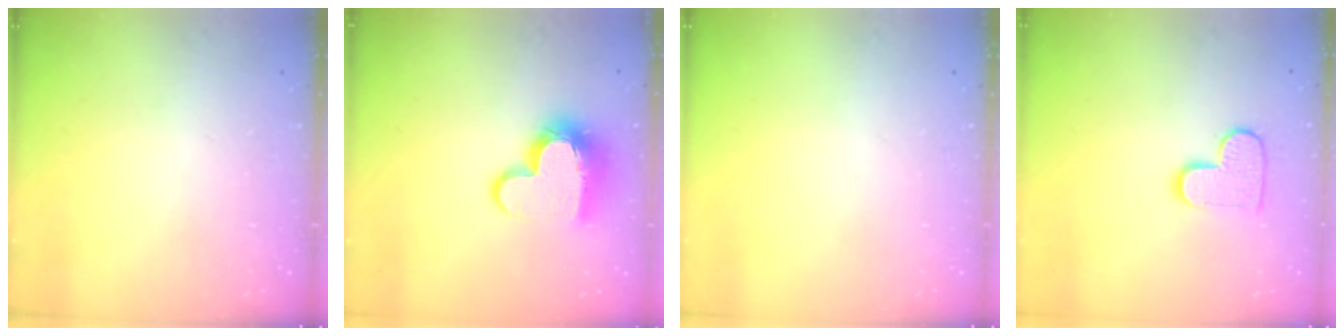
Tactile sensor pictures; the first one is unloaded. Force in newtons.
{"total": 12.7, "press": 12.7, "slide": 1.4}
{"total": 0.0}
{"total": 9.8, "press": 9.8, "slide": 0.6}